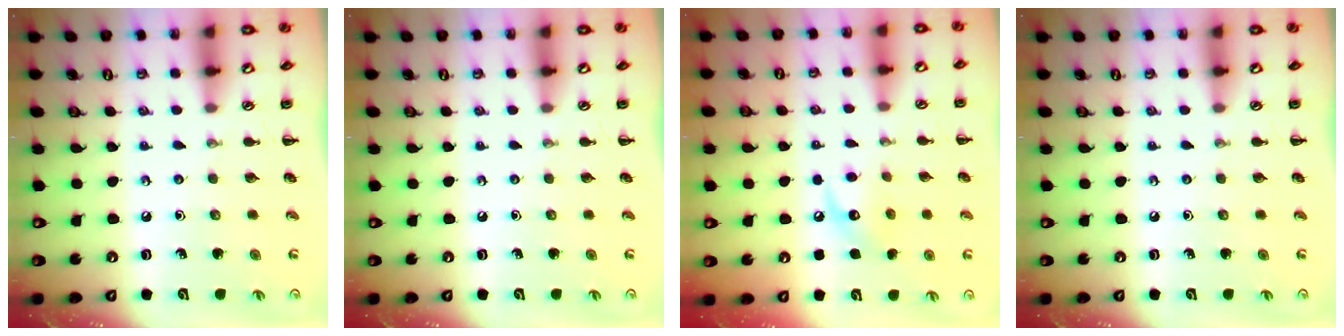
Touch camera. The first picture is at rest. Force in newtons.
{"total": 0.0}
{"total": 8.8, "press": 8.8, "slide": 0.4}
{"total": 0.0}